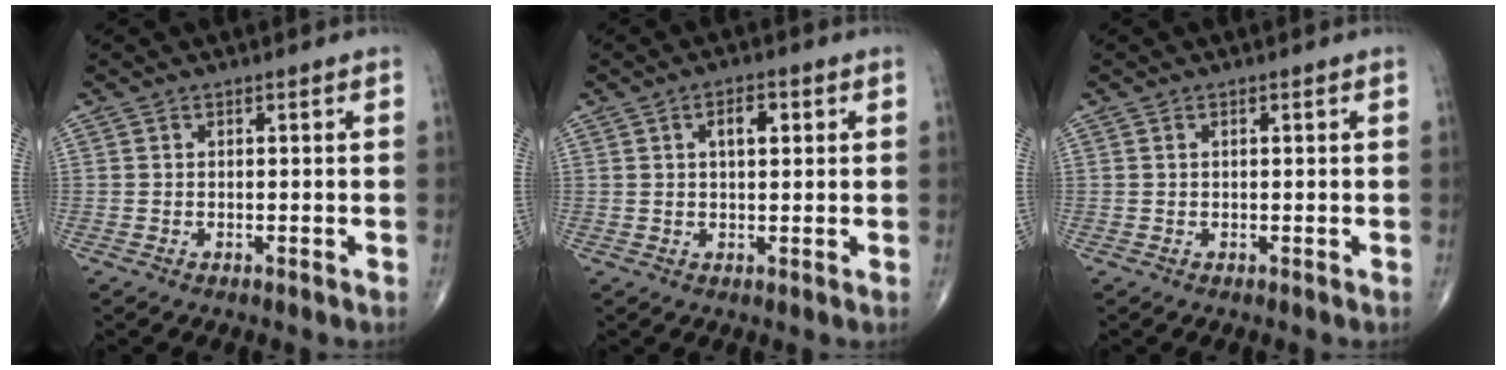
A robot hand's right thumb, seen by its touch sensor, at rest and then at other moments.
{"total": 3.9, "force": [1.1, 1.9, 3.2], "torque": [-0.046, 0.003, 0.015]}
{"total": 0.0}